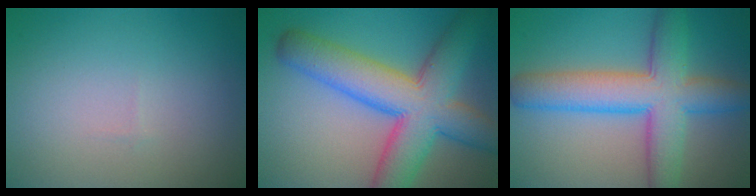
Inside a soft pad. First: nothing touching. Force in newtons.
{"total": 9.9, "press": 9.9, "slide": 0.4}
{"total": 8.1, "press": 8.1, "slide": 0.1}